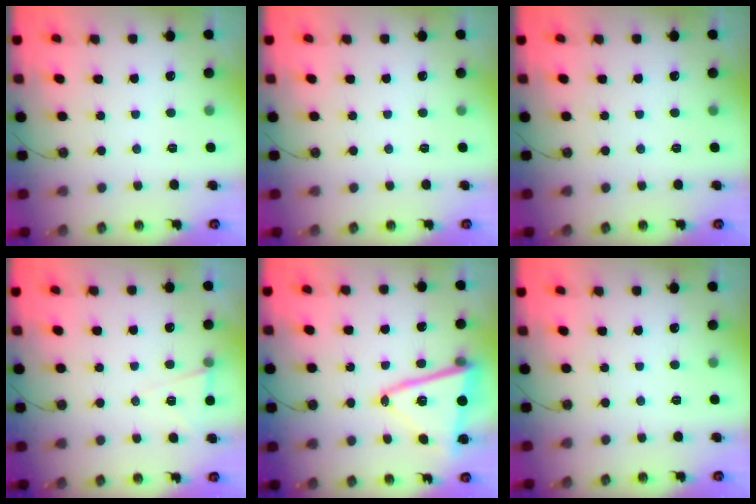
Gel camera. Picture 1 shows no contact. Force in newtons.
{"total": 0.0}
{"total": 0.0}
{"total": 6.2, "press": 4.3, "slide": 4.4}
{"total": 14.5, "press": 14.4, "slide": 2.0}
{"total": 0.0}